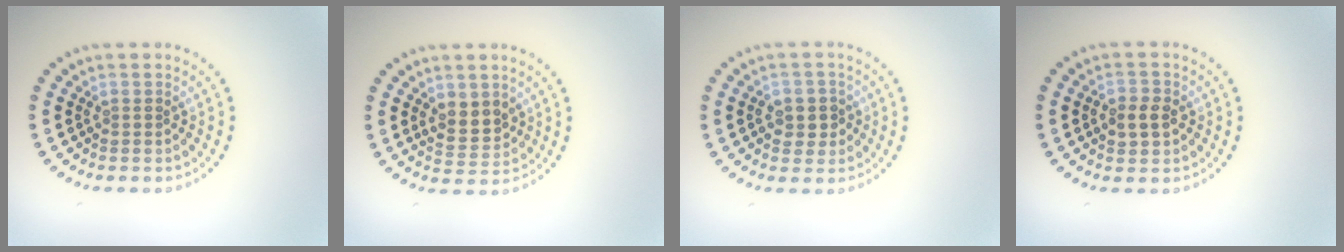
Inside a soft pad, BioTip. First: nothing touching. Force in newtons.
{"total": 2.7, "press": 2.6, "slide": 0.8}
{"total": 2.5, "press": 2.4, "slide": 0.3}
{"total": 2.4, "press": 2.4, "slide": 0.3}